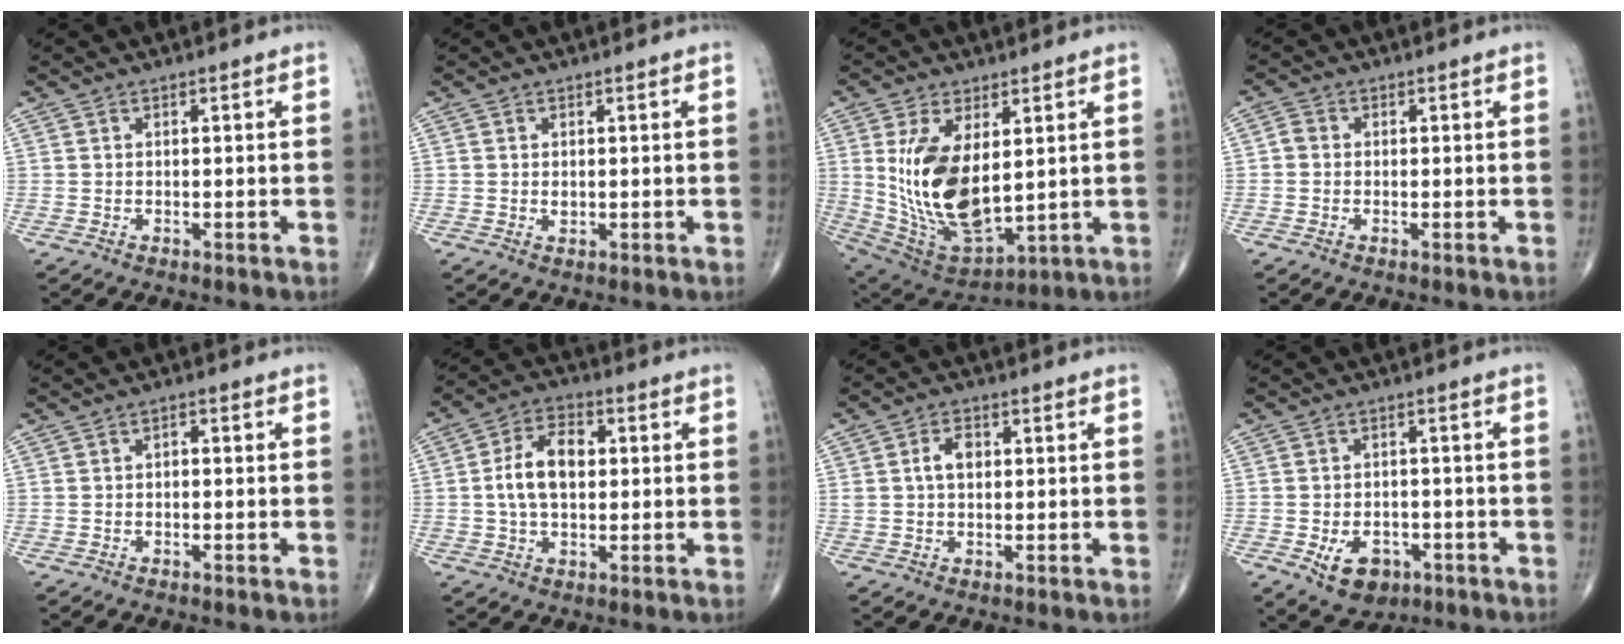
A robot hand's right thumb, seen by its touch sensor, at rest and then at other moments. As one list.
[{"total": 0.9, "force": [0.1, 0.6, 0.6], "torque": [-0.007, -0.001, 0.004]}, {"total": 17.7, "force": [2.6, 9.1, 14.9], "torque": [-0.277, -0.021, 0.075]}, {"total": 1.9, "force": [-0.2, 1.7, 0.8], "torque": [-0.008, 0.005, -0.009]}, {"total": 1.1, "force": [-0.1, 0.7, 0.8], "torque": [-0.006, 0.006, -0.006]}, {"total": 9.7, "force": [0.7, 6.0, 7.6], "torque": [-0.131, 0.017, 0.007]}, {"total": 3.9, "force": [0.7, 2.5, 3.0], "torque": [-0.051, 0.005, 0.012]}, {"total": 7.4, "force": [-3.0, 5.2, 4.4], "torque": [-0.054, 0.013, -0.037]}]